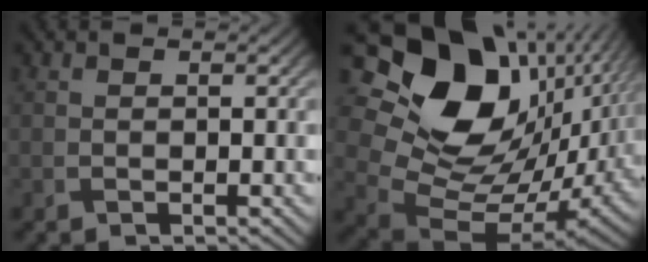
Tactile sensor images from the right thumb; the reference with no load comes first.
{"total": 19.1, "force": [6.4, 13.2, 12.1], "torque": [-0.228, -0.009, 0.134]}